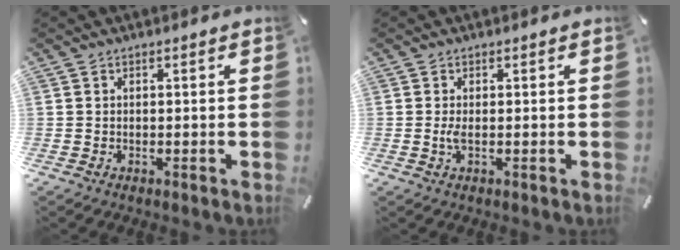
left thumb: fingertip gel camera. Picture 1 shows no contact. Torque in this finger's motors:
{"motor_torque": [-0.06, -0.09, 0.44, 0.12, 0.04]}